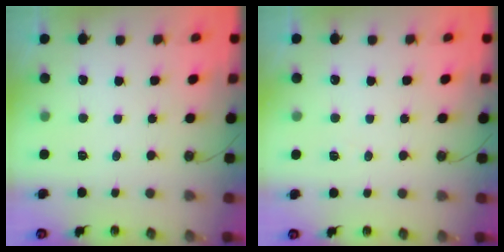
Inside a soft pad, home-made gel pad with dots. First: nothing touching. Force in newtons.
{"total": 5.3, "press": 2.9, "slide": 4.4}